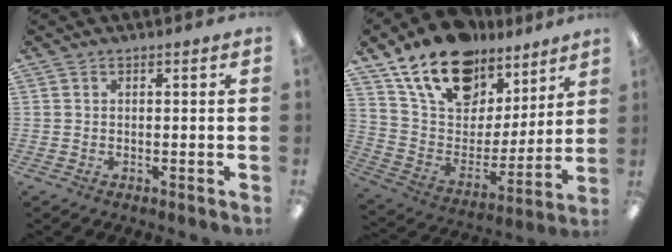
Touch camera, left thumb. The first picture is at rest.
{"total": 19.3, "force": [13.9, 11.1, 7.6], "torque": [-0.141, -0.085, 0.252]}